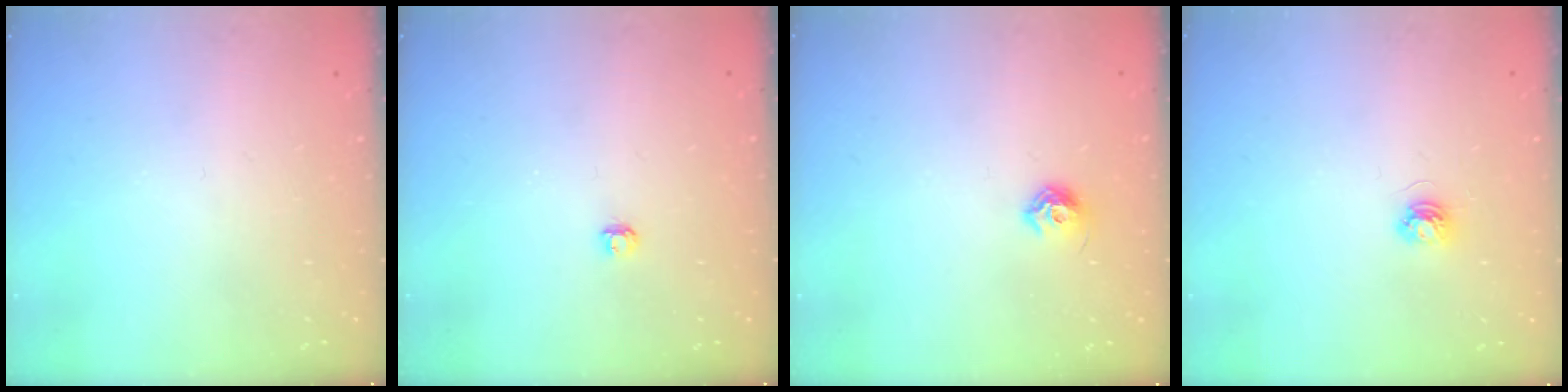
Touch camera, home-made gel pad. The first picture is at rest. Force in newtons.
{"total": 2.9, "press": 2.9, "slide": 0.3}
{"total": 6.8, "press": 6.7, "slide": 1.1}
{"total": 3.9, "press": 3.9, "slide": 0.4}